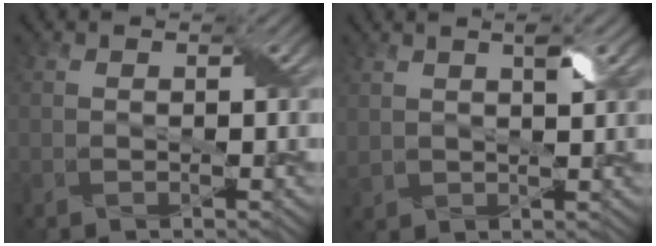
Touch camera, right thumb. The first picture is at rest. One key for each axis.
{"total": 3.8, "fx": 1.9, "fy": 1.6, "fz": 2.8, "tx": -0.066, "ty": 0.006, "tz": 0.039}